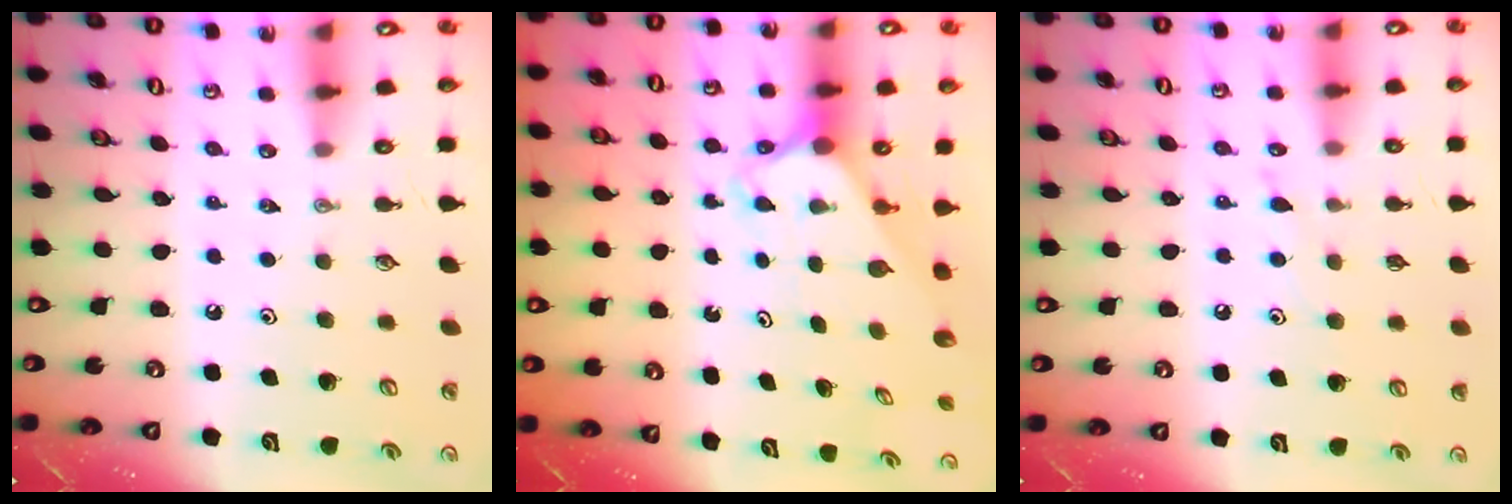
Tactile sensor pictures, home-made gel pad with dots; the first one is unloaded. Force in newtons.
{"total": 2.3, "press": 2.3, "slide": 0.2}
{"total": 5.4, "press": 5.4, "slide": 0.4}